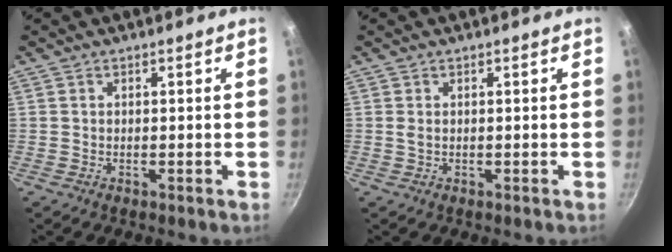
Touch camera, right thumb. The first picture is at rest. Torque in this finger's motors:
{"motor_torque": [0.11, 0.48, 0.16, 0.16, -0.02]}